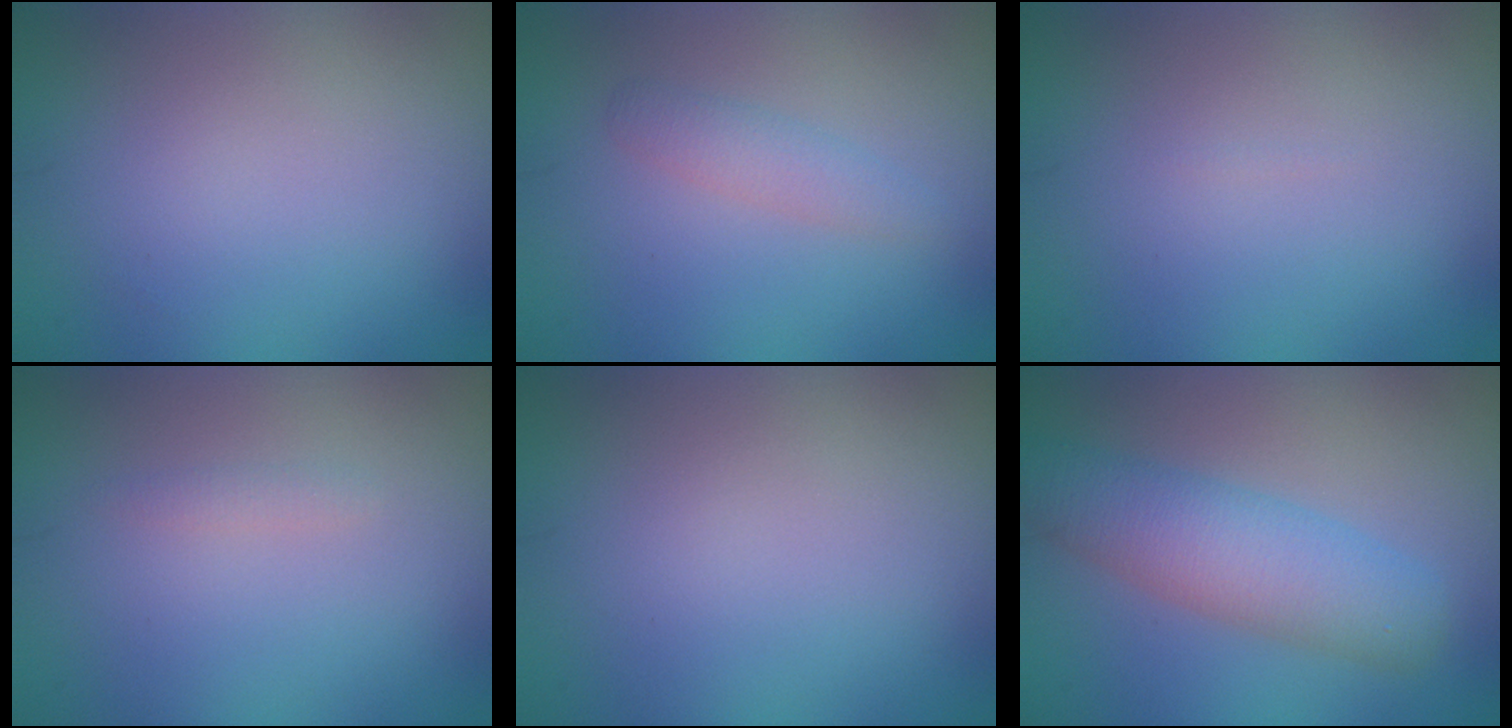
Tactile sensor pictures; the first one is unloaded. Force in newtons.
{"total": 1.1, "press": 1.1, "slide": 0.1}
{"total": 0.0}
{"total": 0.7, "press": 0.7, "slide": 0.0}
{"total": 0.0}
{"total": 5.3, "press": 5.3, "slide": 0.2}